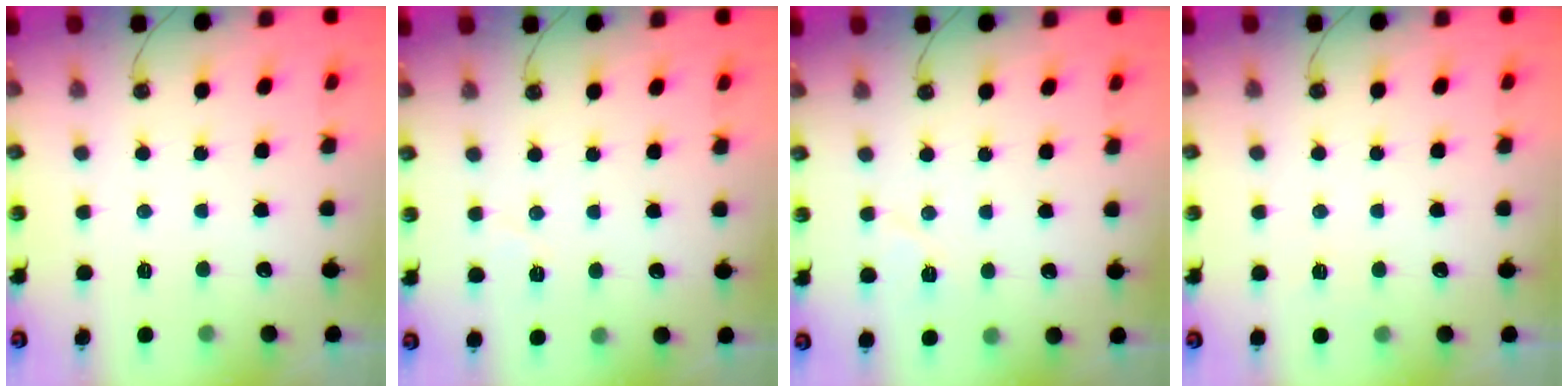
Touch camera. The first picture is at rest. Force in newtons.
{"total": 3.8, "press": 3.4, "slide": 1.8}
{"total": 6.1, "press": 5.6, "slide": 2.5}
{"total": 2.7, "press": 2.7, "slide": 0.5}